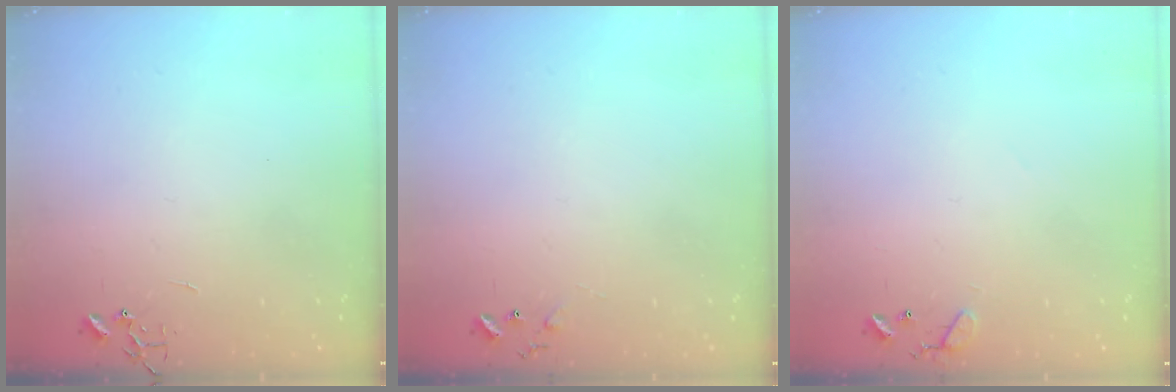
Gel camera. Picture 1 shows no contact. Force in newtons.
{"total": 5.6, "press": 5.6, "slide": 0.6}
{"total": 9.1, "press": 9.0, "slide": 0.7}